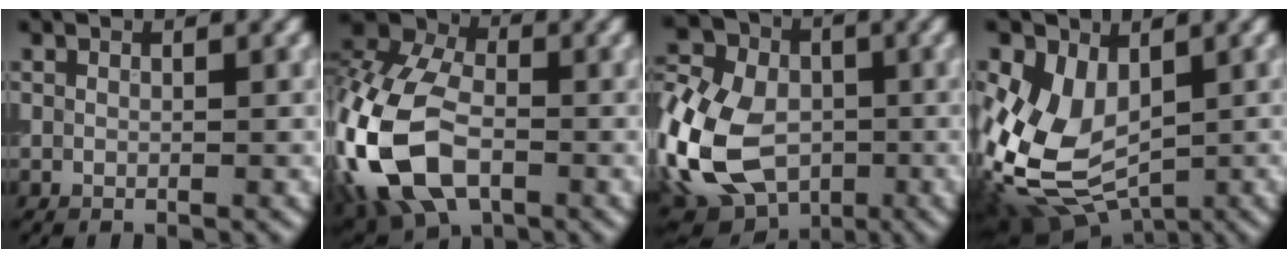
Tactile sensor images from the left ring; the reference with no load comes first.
{"total": 14.8, "force": [-4.6, 9.4, 10.5], "torque": [-0.253, -0.017, -0.106]}
{"total": 13.9, "force": [-3.5, 9.8, 9.1], "torque": [-0.206, -0.001, -0.089]}
{"total": 8.8, "force": [-0.5, 6.1, 6.3], "torque": [-0.150, -0.020, -0.007]}